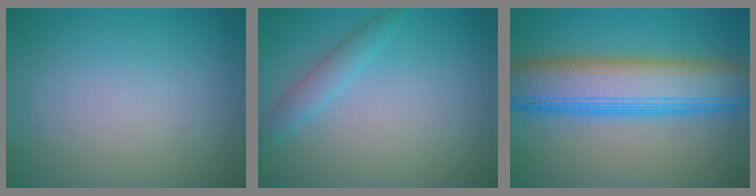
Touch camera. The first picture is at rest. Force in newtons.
{"total": 1.8, "press": 1.8, "slide": 0.1}
{"total": 10.1, "press": 10.1, "slide": 0.1}